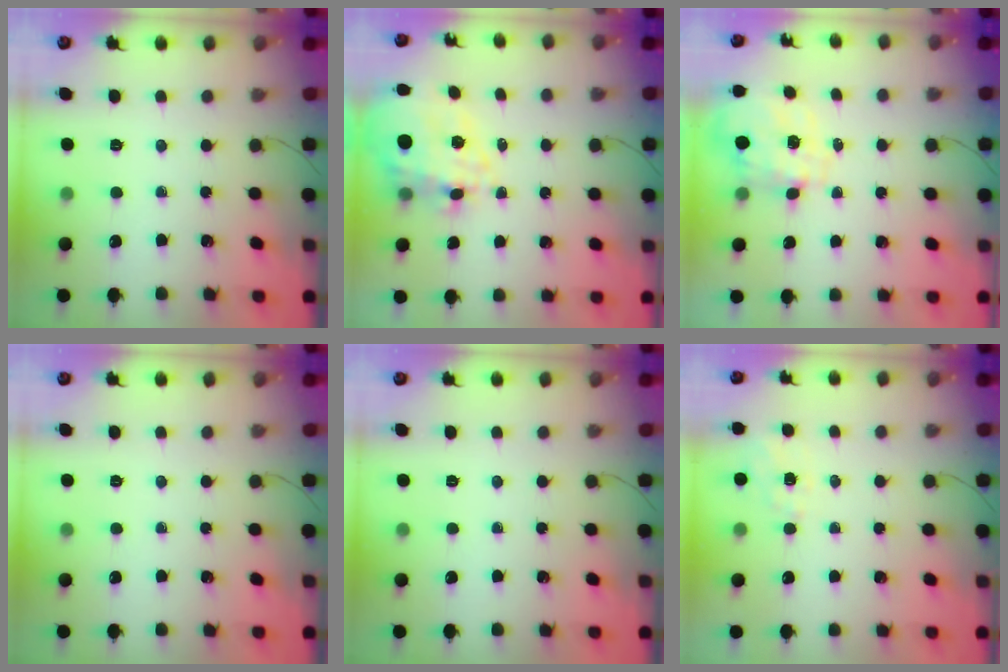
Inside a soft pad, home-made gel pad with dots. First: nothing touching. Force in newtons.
{"total": 16.1, "press": 15.6, "slide": 3.8}
{"total": 8.3, "press": 8.2, "slide": 0.8}
{"total": 0.0}
{"total": 0.0}
{"total": 5.7, "press": 5.4, "slide": 1.7}